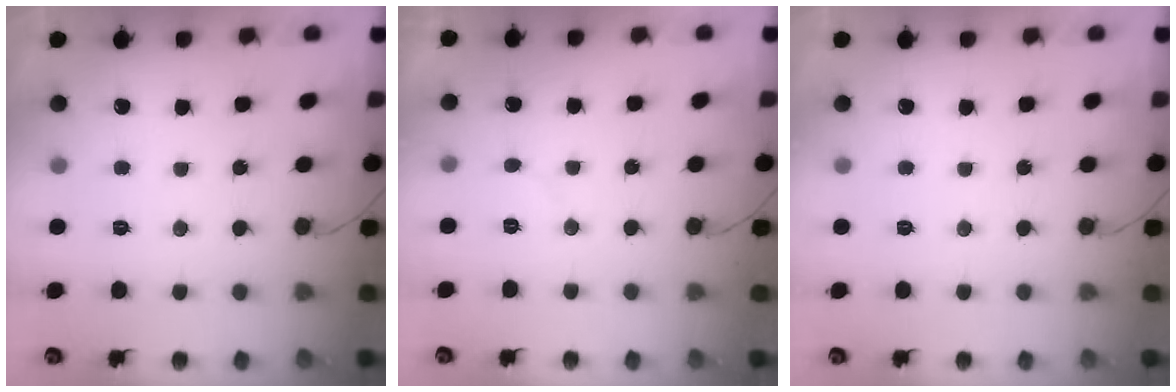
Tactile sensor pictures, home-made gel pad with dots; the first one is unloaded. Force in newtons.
{"total": 3.8, "press": 3.8, "slide": 0.3}
{"total": 0.0}